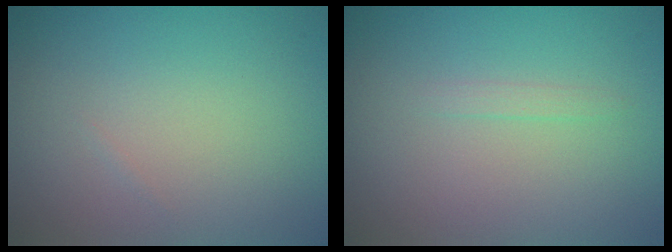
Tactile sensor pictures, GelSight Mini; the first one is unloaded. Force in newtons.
{"total": 0.6, "press": 0.6, "slide": 0.1}